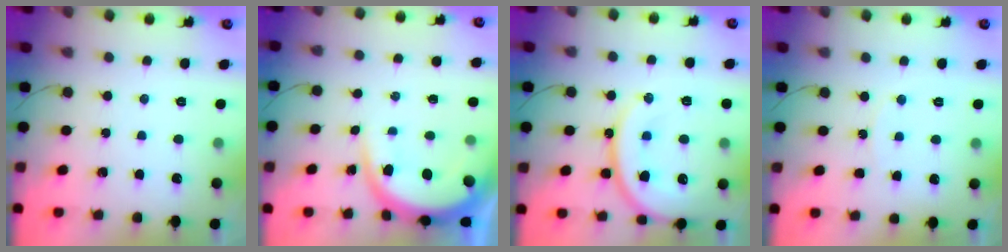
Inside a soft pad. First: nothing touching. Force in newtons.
{"total": 9.1, "press": 9.0, "slide": 1.1}
{"total": 16.6, "press": 16.5, "slide": 2.0}
{"total": 6.0, "press": 5.9, "slide": 0.7}